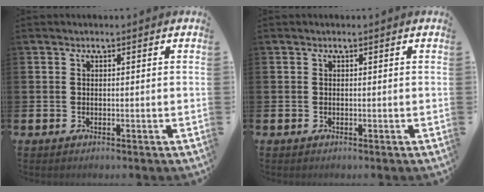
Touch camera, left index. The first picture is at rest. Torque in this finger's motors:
{"motor_torque": [-0.01, 0.04, 0.06, 0.00]}